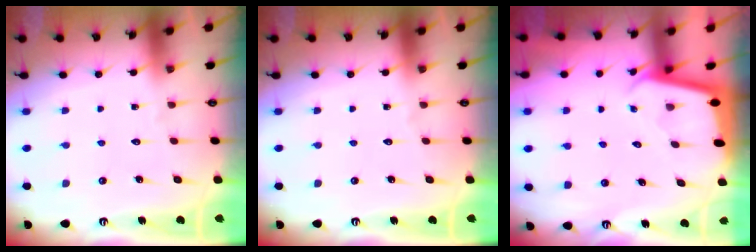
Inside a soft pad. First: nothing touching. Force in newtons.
{"total": 0.0}
{"total": 1.9, "press": 1.9, "slide": 0.1}